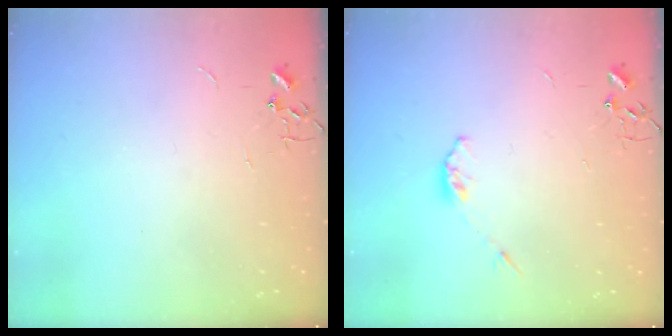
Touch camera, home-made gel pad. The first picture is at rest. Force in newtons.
{"total": 3.3, "press": 3.3, "slide": 0.6}